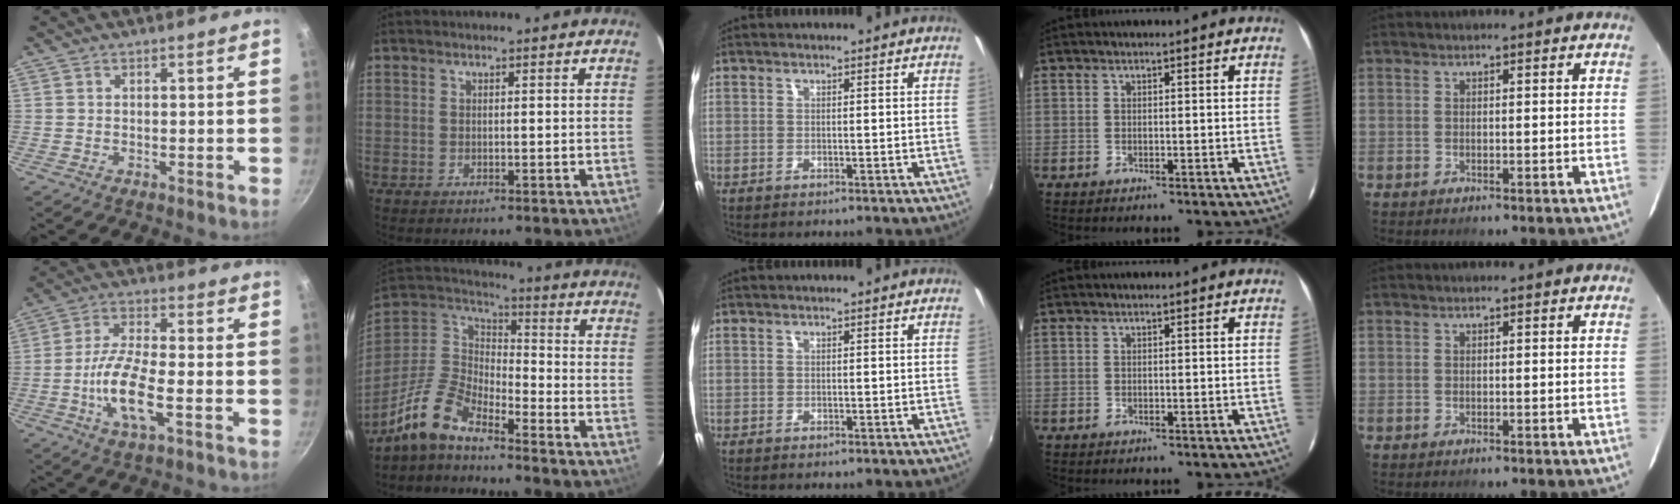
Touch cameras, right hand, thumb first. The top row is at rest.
{"thumb": {"total": 10.7, "force": [-3.3, 3.3, 9.6], "torque": [-0.191, 0.019, -0.071]}, "index": {"total": 11.1, "force": [-8.9, 3.5, 5.7], "torque": [-0.131, 0.016, -0.188]}}